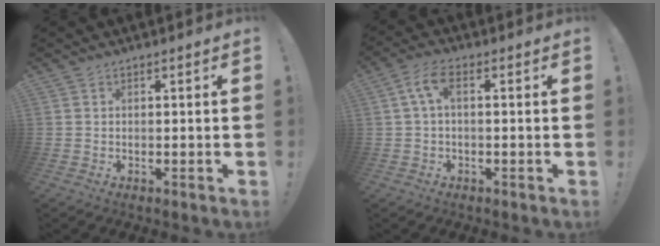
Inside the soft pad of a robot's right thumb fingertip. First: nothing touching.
{"total": 5.8, "force": [1.0, 2.3, 5.3], "torque": [-0.116, 0.003, 0.019]}